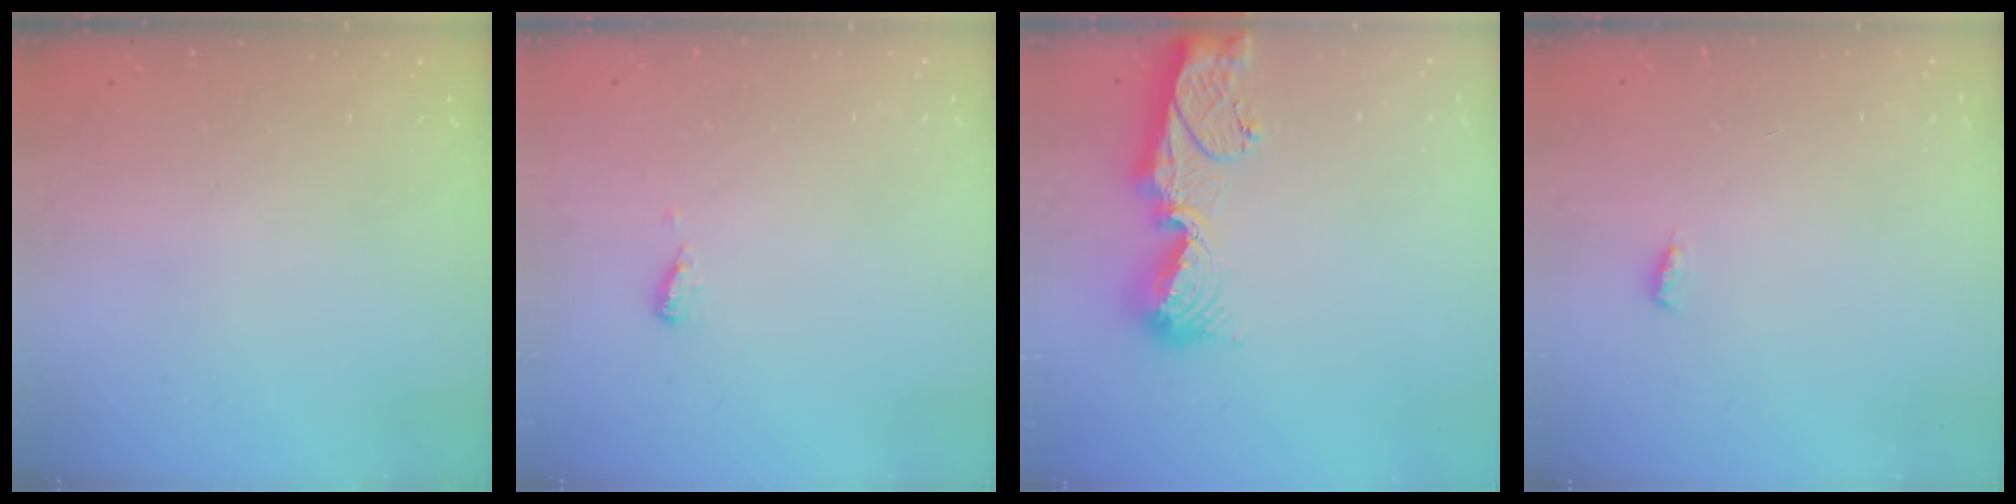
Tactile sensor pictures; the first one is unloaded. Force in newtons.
{"total": 4.7, "press": 4.7, "slide": 0.6}
{"total": 11.9, "press": 11.9, "slide": 1.4}
{"total": 3.4, "press": 2.9, "slide": 1.7}